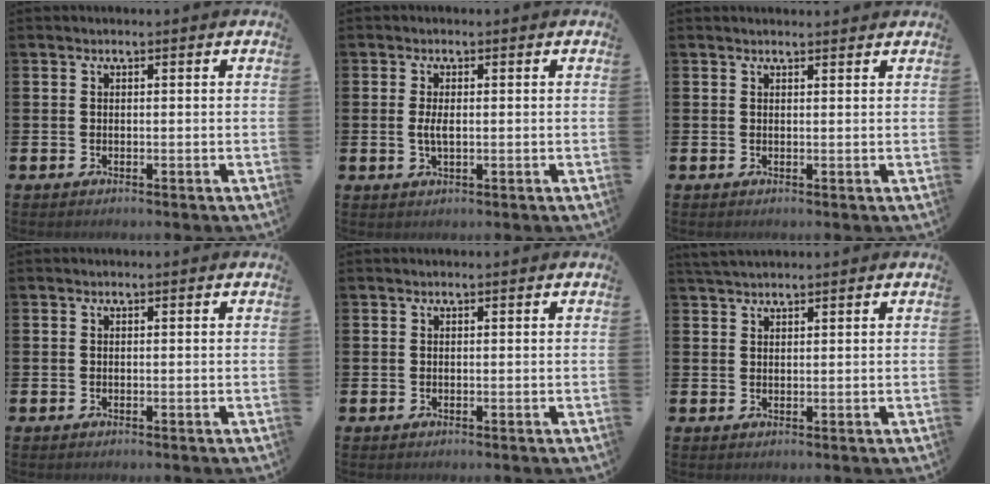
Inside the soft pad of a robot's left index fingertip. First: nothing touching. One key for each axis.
{"total": 2.3, "fx": 0.1, "fy": 0.9, "fz": 2.1, "tx": -0.035, "ty": 0.000, "tz": -0.002}
{"total": 0.9, "fx": 0.9, "fy": 0.0, "fz": 0.2, "tx": 0.008, "ty": -0.005, "tz": 0.014}
{"total": 0.0}
{"total": 0.0}
{"total": 2.2, "fx": 2.1, "fy": 0.4, "fz": 0.5, "tx": -0.010, "ty": -0.001, "tz": 0.038}